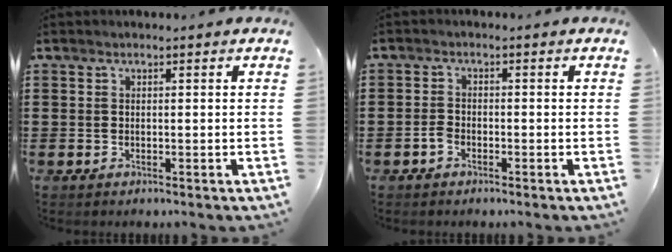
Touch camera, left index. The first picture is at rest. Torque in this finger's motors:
{"motor_torque": [0.20, 0.17, 0.07, 0.03]}